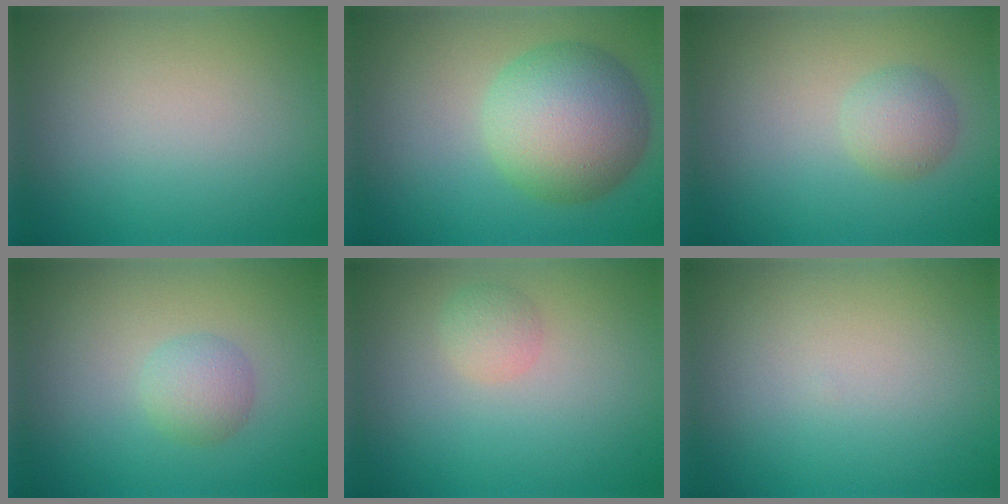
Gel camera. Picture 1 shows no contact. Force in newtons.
{"total": 8.0, "press": 8.0, "slide": 0.2}
{"total": 2.2, "press": 2.2, "slide": 0.2}
{"total": 2.1, "press": 2.1, "slide": 0.1}
{"total": 1.4, "press": 1.4, "slide": 0.1}
{"total": 0.0}